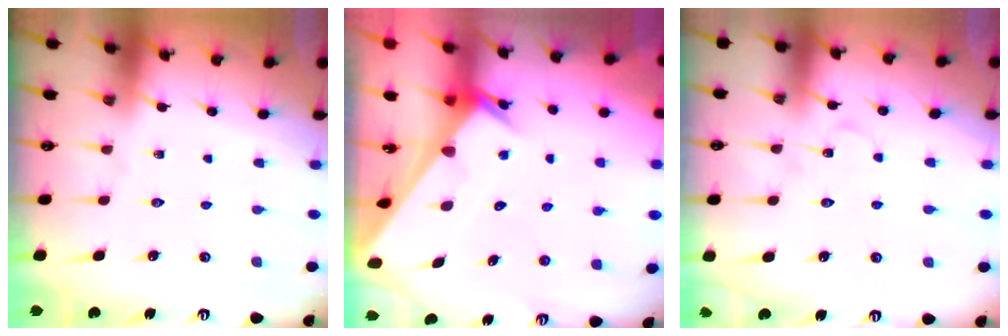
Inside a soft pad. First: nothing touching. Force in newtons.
{"total": 3.3, "press": 3.3, "slide": 0.3}
{"total": 6.3, "press": 6.3, "slide": 0.5}